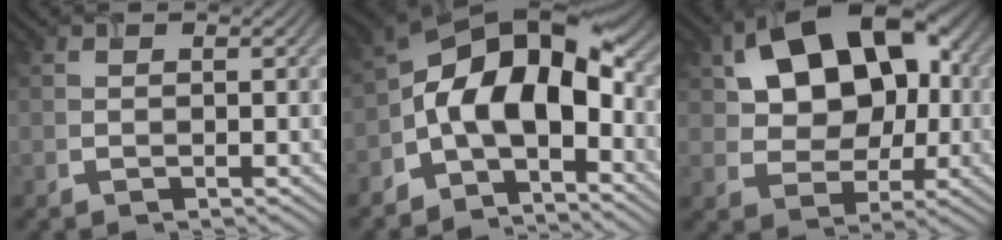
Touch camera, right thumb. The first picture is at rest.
{"total": 12.1, "force": [-2.9, 6.6, 9.8], "torque": [-0.161, 0.012, -0.066]}
{"total": 14.7, "force": [4.1, 9.7, 10.2], "torque": [-0.160, 0.013, 0.063]}